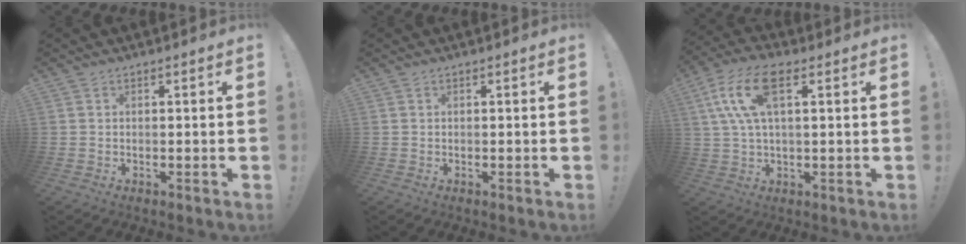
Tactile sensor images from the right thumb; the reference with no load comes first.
{"total": 0.0}
{"total": 13.0, "force": [4.5, 5.5, 10.8], "torque": [-0.215, -0.003, 0.082]}